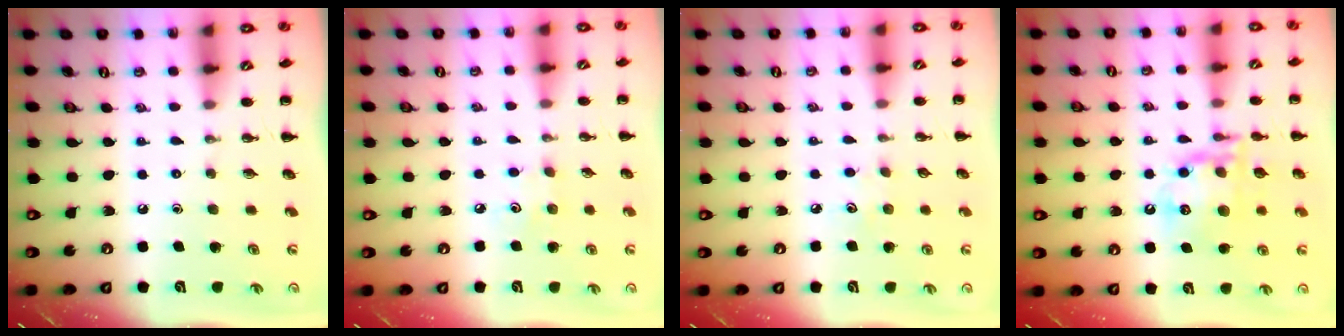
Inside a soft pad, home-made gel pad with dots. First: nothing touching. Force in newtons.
{"total": 3.7, "press": 3.6, "slide": 0.9}
{"total": 3.2, "press": 3.1, "slide": 0.8}
{"total": 15.0, "press": 14.8, "slide": 2.7}